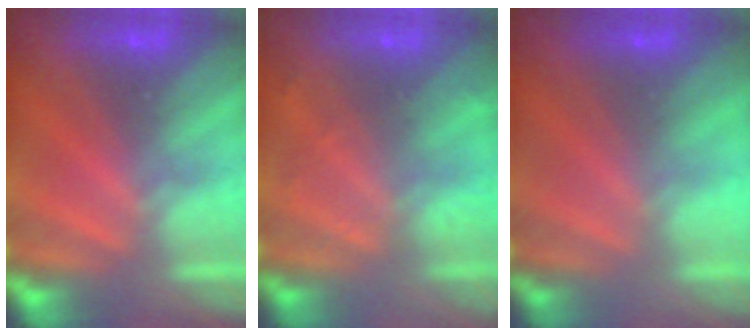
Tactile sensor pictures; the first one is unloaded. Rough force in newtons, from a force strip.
{"total": 2.1}
{"total": 3.4}